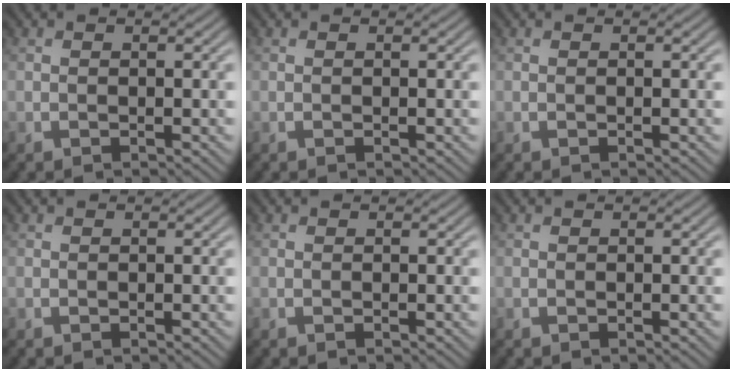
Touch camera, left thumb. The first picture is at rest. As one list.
[{"total": 0.0}, {"total": 0.0}, {"total": 0.0}, {"total": 0.0}, {"total": 0.0}]